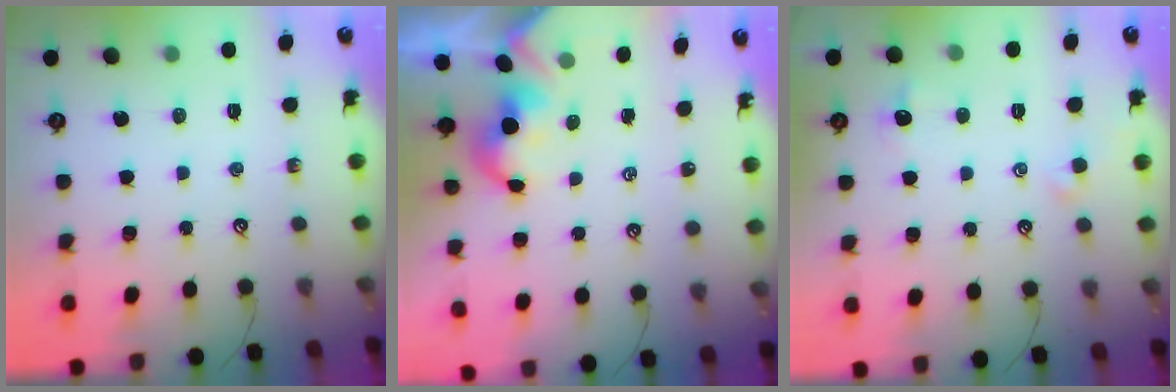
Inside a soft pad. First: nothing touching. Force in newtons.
{"total": 2.3, "press": 2.3, "slide": 0.3}
{"total": 0.7, "press": 0.4, "slide": 0.5}